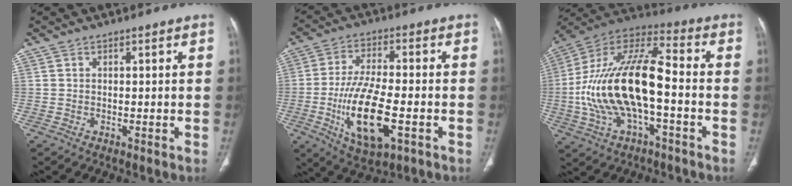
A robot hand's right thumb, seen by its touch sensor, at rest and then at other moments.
{"total": 15.3, "force": [-4.3, 5.9, 13.4], "torque": [-0.253, 0.004, -0.068]}
{"total": 21.9, "force": [-3.3, 9.4, 19.5], "torque": [-0.384, 0.043, -0.058]}